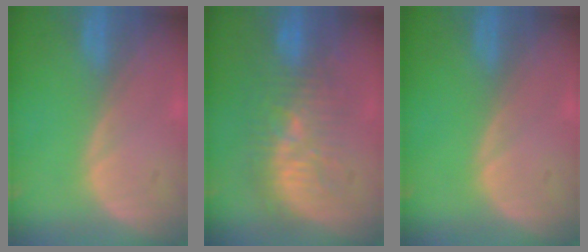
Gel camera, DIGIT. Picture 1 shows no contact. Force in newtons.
{"total": 9.5, "press": 9.1, "slide": 2.8}
{"total": 0.0}